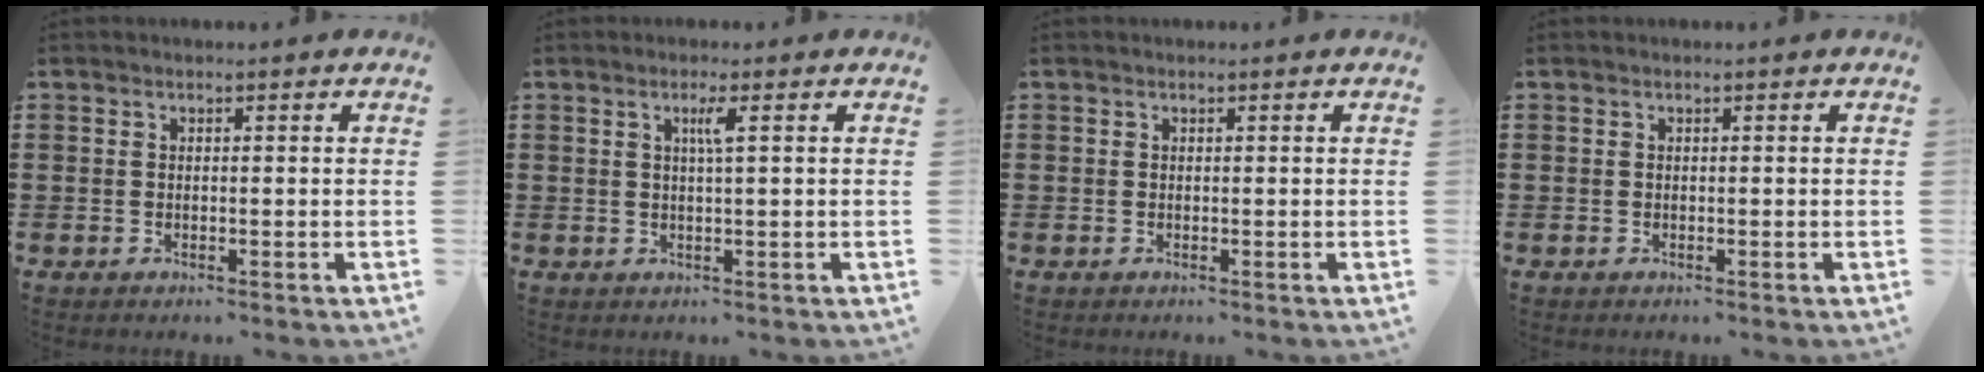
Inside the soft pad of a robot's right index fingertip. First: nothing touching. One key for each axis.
{"total": 2.1, "fx": 0.6, "fy": -0.2, "fz": 2.0, "tx": -0.039, "ty": -0.003, "tz": 0.007}
{"total": 0.0}
{"total": 0.0}